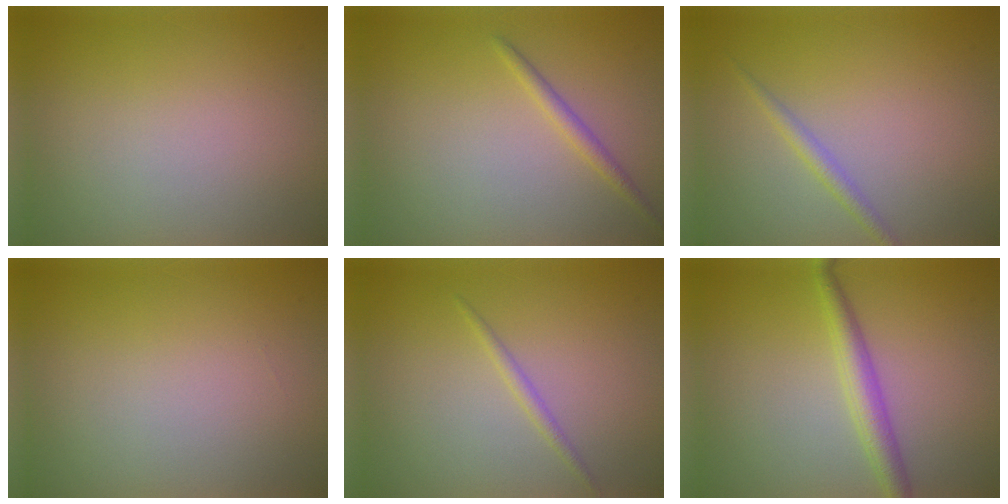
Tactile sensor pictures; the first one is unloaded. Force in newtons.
{"total": 1.3, "press": 1.3, "slide": 0.0}
{"total": 1.4, "press": 1.4, "slide": 0.0}
{"total": 0.0}
{"total": 1.0, "press": 1.0, "slide": 0.0}
{"total": 2.9, "press": 2.9, "slide": 0.1}